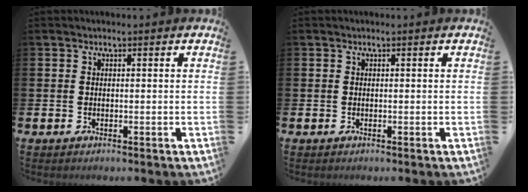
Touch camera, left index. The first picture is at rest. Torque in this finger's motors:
{"motor_torque": [-0.08, 0.00, 0.01, 0.00]}